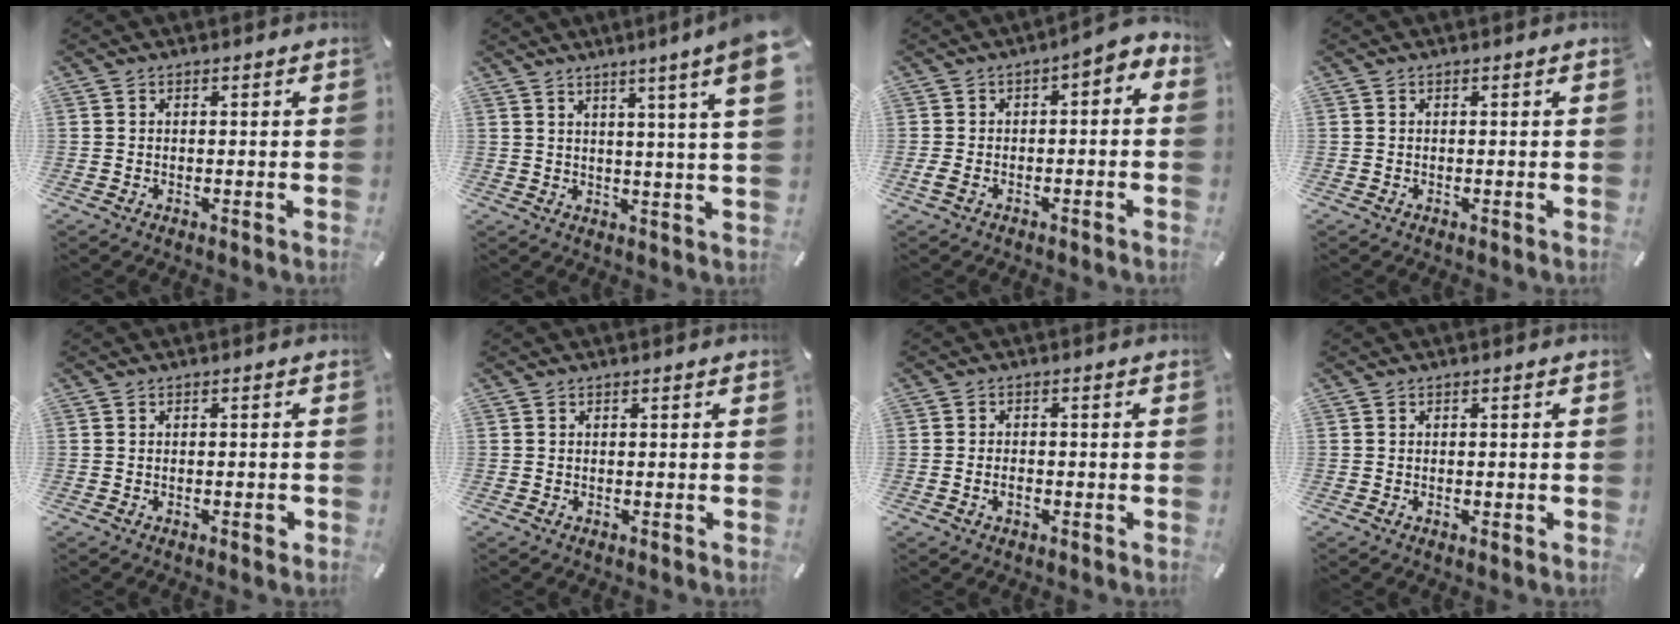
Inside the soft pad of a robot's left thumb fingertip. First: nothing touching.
{"total": 9.5, "force": [4.9, -0.6, 8.2], "torque": [-0.123, -0.033, 0.072]}
{"total": 4.9, "force": [-1.7, 2.2, 4.0], "torque": [-0.068, 0.004, -0.035]}
{"total": 0.0}
{"total": 1.8, "force": [-0.7, 0.4, 1.5], "torque": [-0.024, 0.000, -0.012]}
{"total": 0.0}
{"total": 2.0, "force": [-0.8, 1.3, 1.4], "torque": [-0.025, 0.006, -0.014]}
{"total": 0.9, "force": [-0.3, 0.3, 0.8], "torque": [-0.014, -0.001, -0.004]}